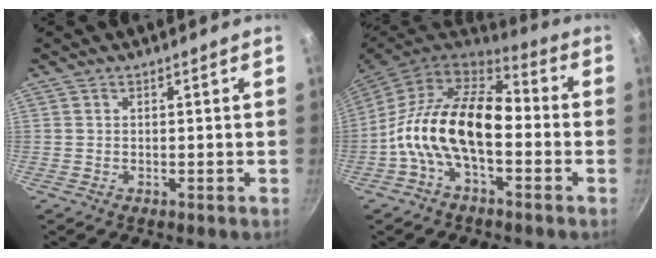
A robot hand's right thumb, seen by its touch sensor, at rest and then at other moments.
{"total": 17.0, "force": [-2.7, 9.4, 13.9], "torque": [-0.236, 0.043, -0.068]}